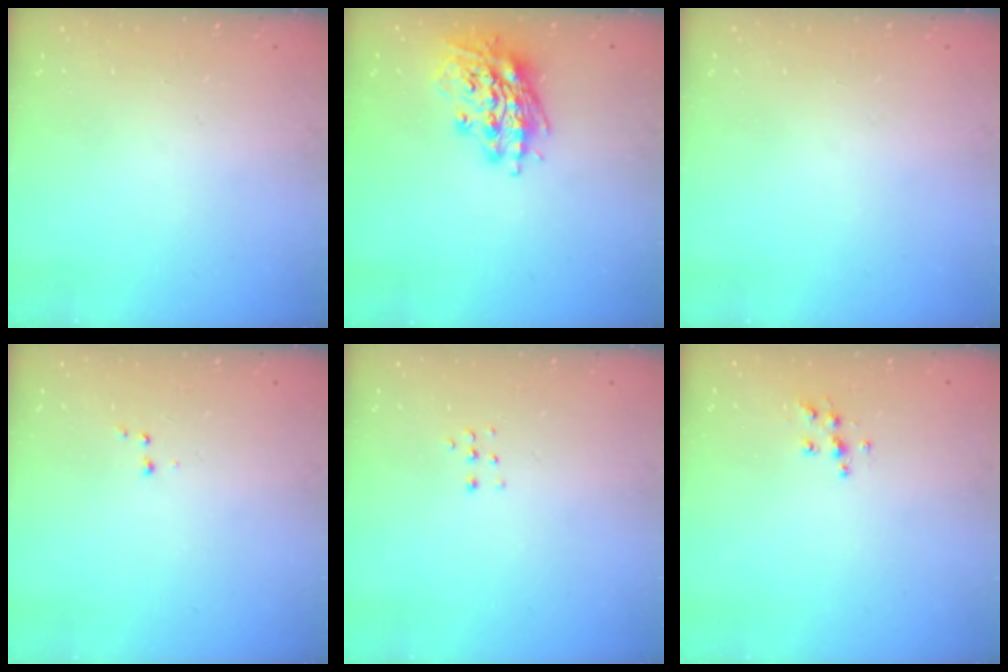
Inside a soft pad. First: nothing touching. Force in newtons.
{"total": 16.1, "press": 15.9, "slide": 2.1}
{"total": 0.0}
{"total": 2.6, "press": 2.5, "slide": 0.6}
{"total": 3.8, "press": 3.8, "slide": 0.6}
{"total": 6.6, "press": 6.5, "slide": 0.3}